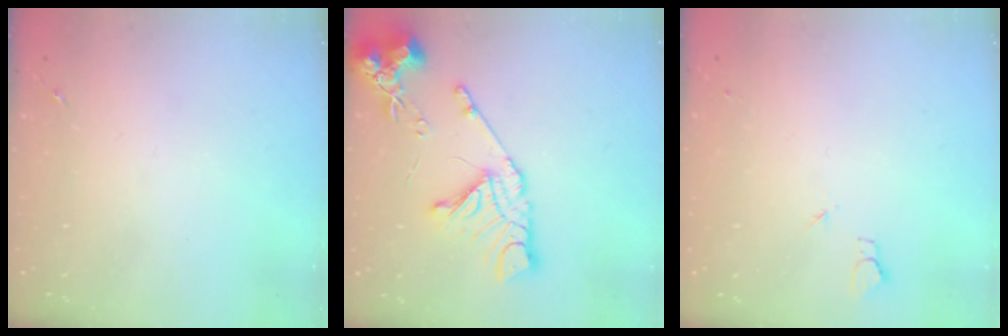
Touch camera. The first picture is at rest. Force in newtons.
{"total": 16.4, "press": 16.3, "slide": 1.9}
{"total": 2.7, "press": 2.6, "slide": 0.3}